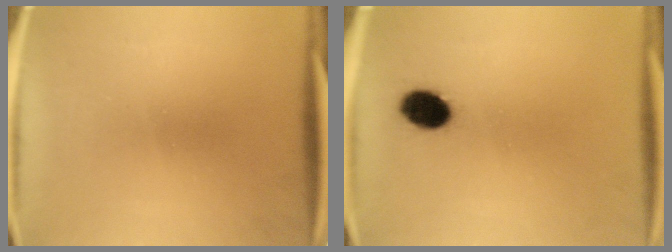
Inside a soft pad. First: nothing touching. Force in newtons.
{"total": 6.6}